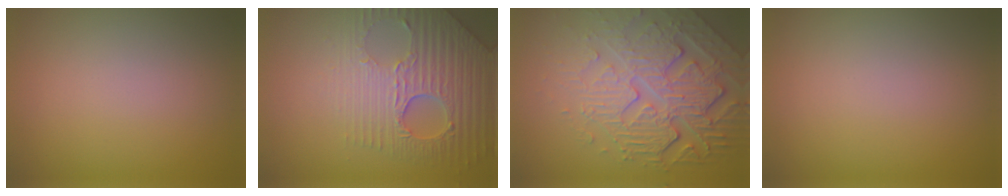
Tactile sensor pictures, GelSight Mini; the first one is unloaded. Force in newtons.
{"total": 5.8, "press": 5.1, "slide": 2.9}
{"total": 8.0, "press": 5.7, "slide": 5.7}
{"total": 0.0}